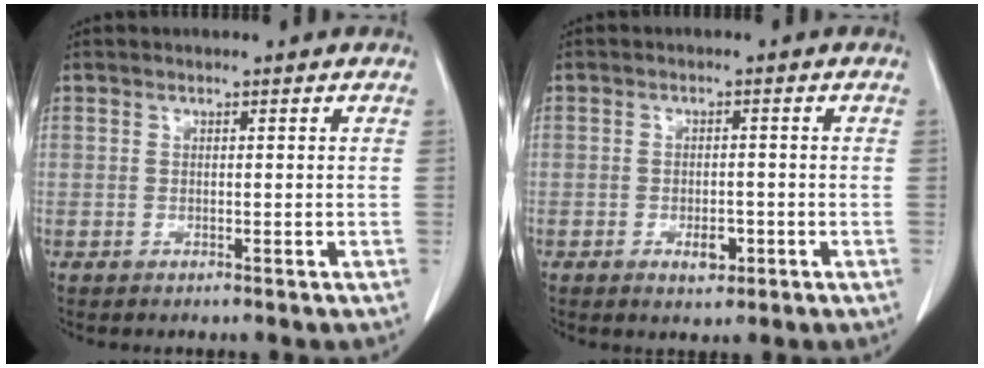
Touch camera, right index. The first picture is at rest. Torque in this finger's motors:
{"motor_torque": [-0.09, 0.10, 0.04, 0.01]}